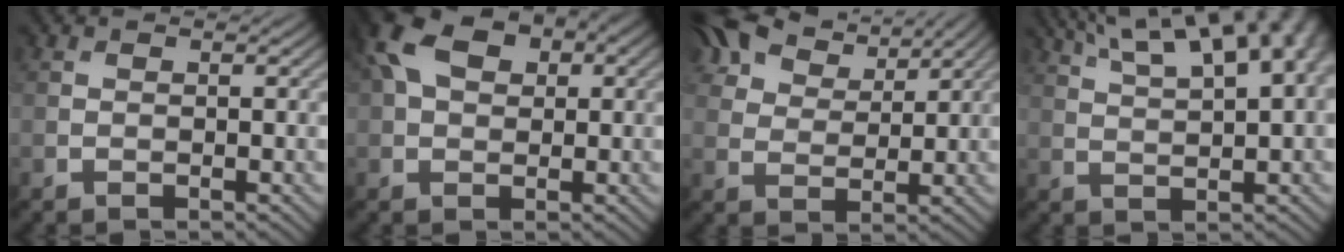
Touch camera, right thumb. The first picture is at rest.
{"total": 9.3, "force": [2.9, 6.1, 6.4], "torque": [-0.145, 0.015, 0.049]}
{"total": 8.8, "force": [6.9, 4.2, 3.6], "torque": [-0.089, 0.019, 0.127]}
{"total": 14.0, "force": [7.8, 5.1, 10.5], "torque": [-0.172, 0.041, 0.107]}